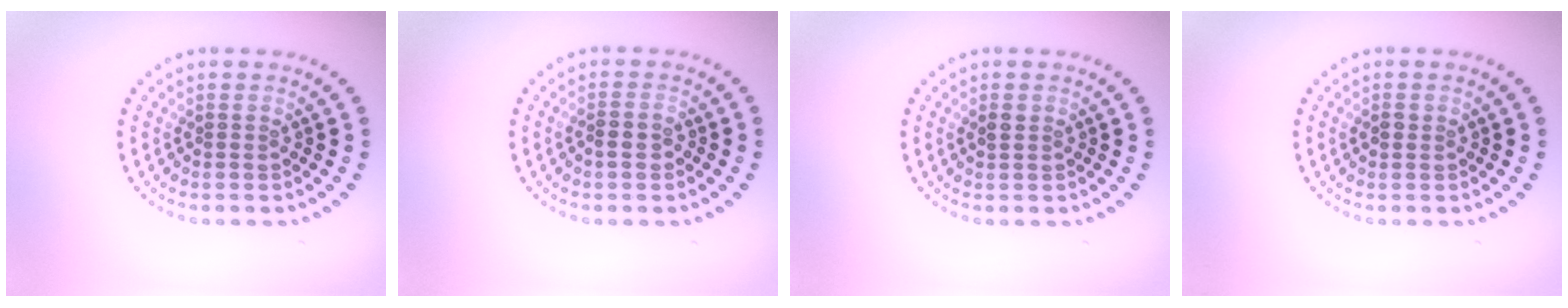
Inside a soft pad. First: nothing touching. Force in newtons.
{"total": 1.0, "press": 0.9, "slide": 0.5}
{"total": 0.8, "press": 0.7, "slide": 0.3}
{"total": 0.7, "press": 0.7, "slide": 0.2}